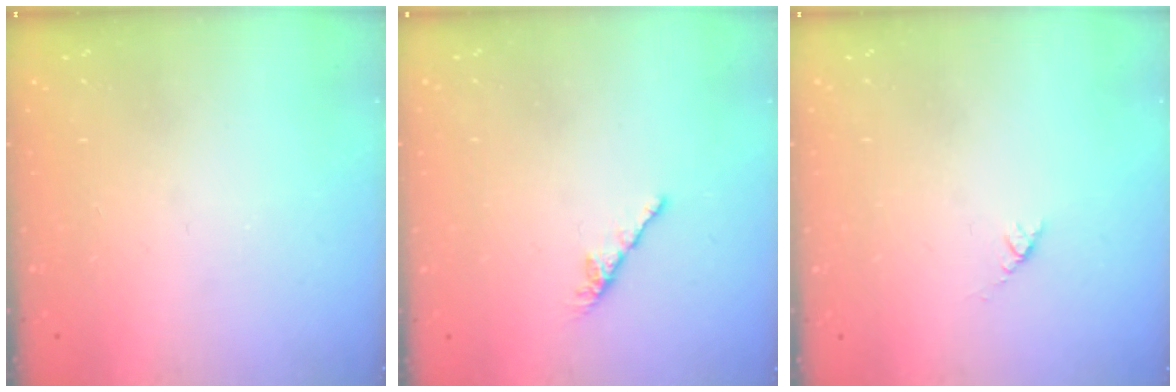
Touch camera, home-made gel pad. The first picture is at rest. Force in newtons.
{"total": 0.0}
{"total": 2.7, "press": 2.6, "slide": 0.4}